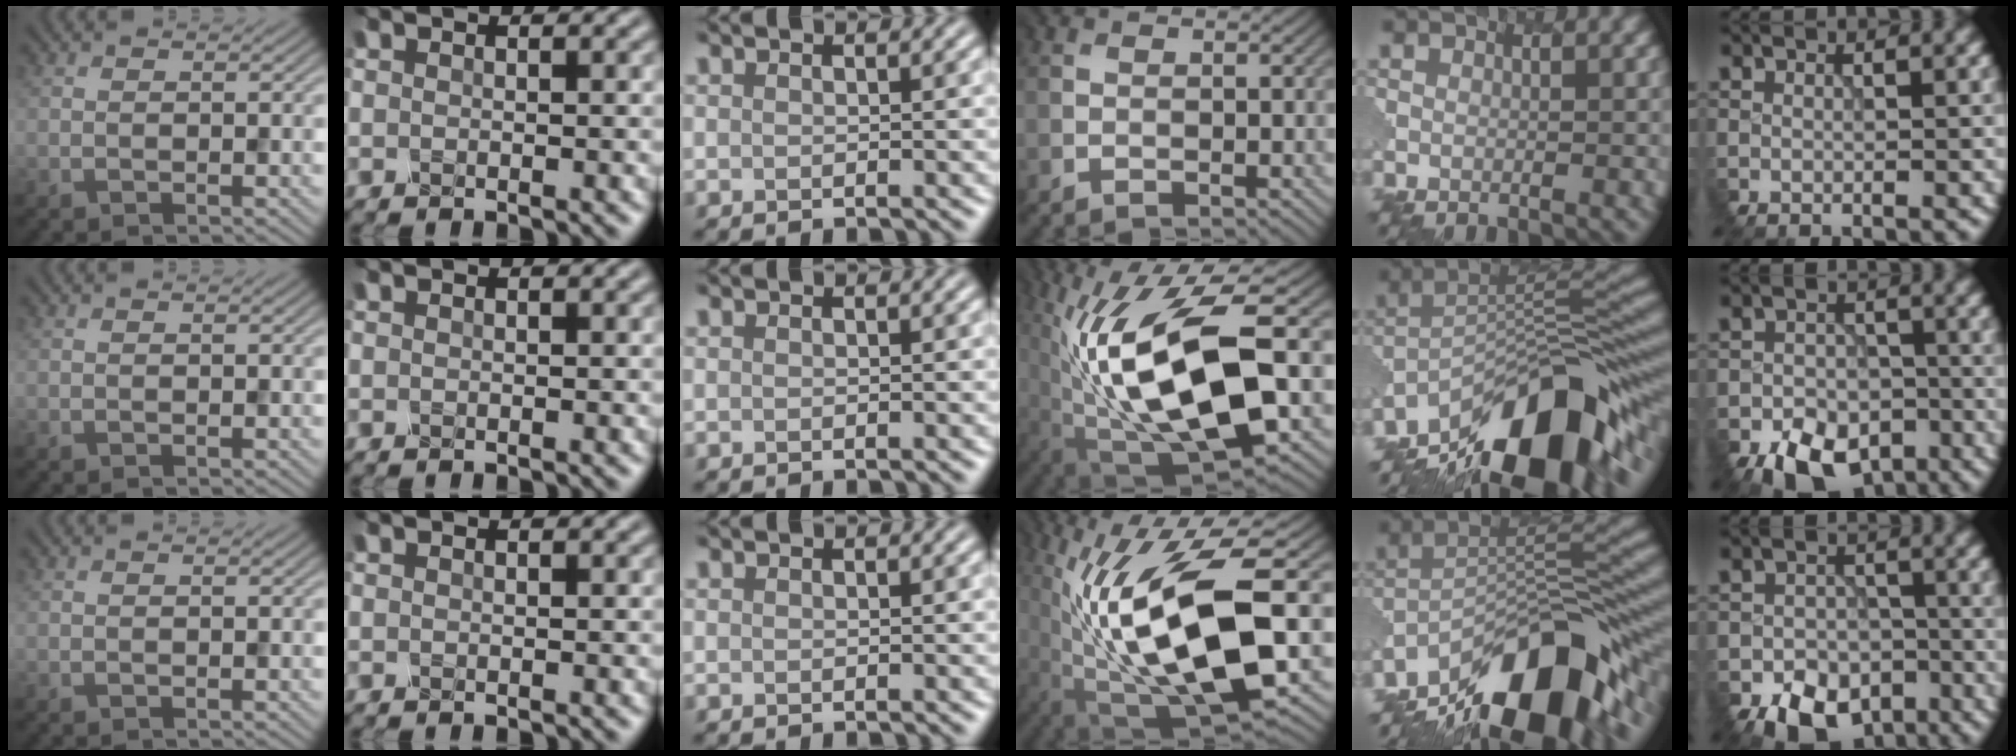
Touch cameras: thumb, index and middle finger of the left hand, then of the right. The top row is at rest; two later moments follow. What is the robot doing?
{"motion": "disassemble", "object": "battery cover"}